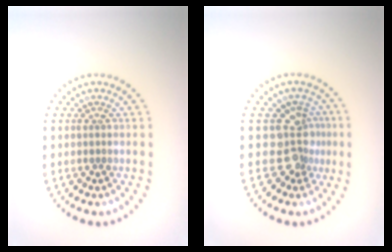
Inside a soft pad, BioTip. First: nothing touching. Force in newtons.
{"total": 3.1, "press": 2.2, "slide": 2.2}